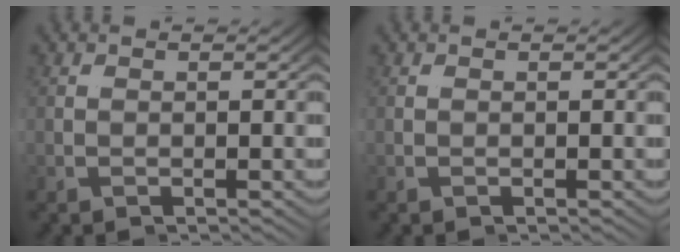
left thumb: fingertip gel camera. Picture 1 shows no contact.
{"total": 0.0}